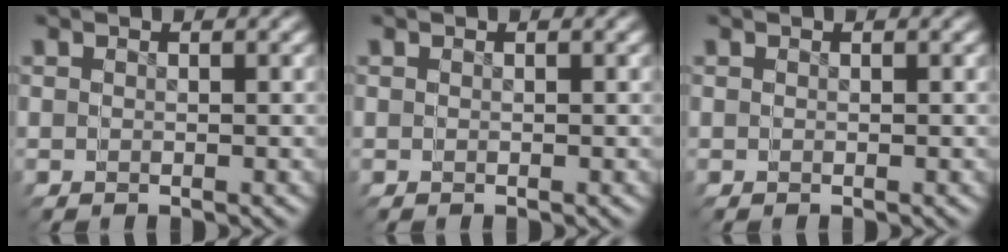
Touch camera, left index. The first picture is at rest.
{"total": 0.0}
{"total": 0.0}